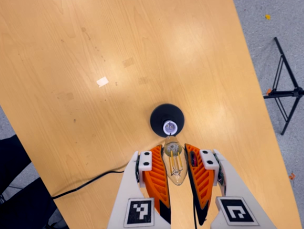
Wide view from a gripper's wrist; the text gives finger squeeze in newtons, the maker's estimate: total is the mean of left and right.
{"total": 20.7, "left": 23.7, "right": 17.7}